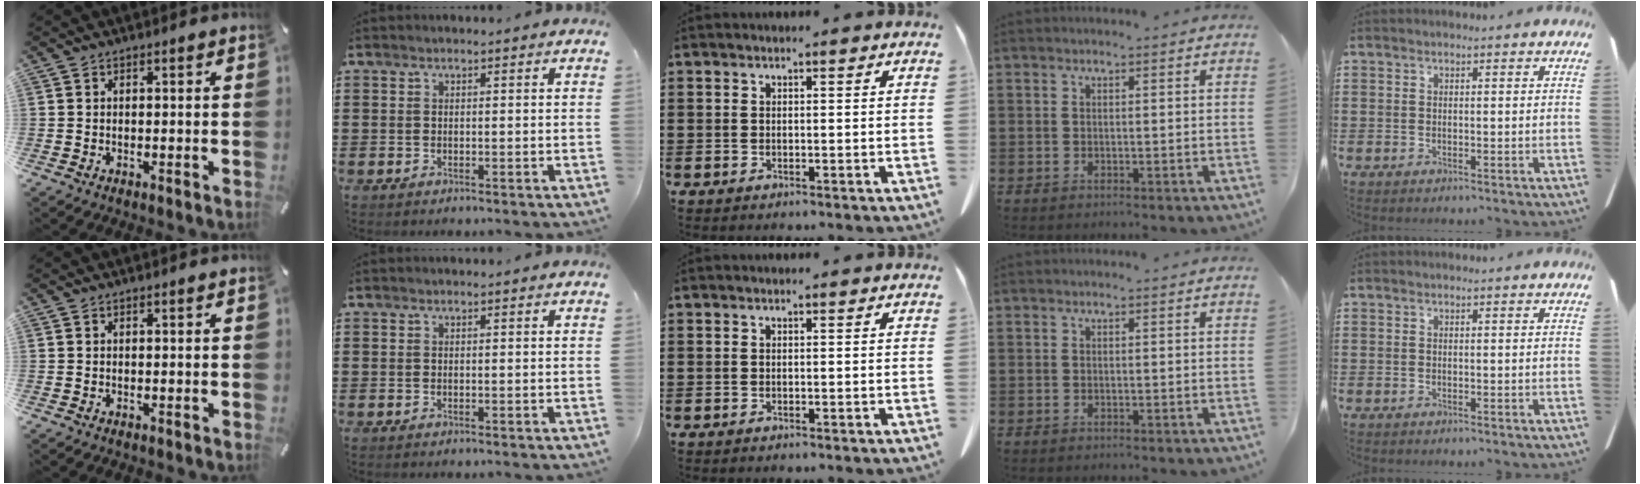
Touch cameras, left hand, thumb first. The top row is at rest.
{}